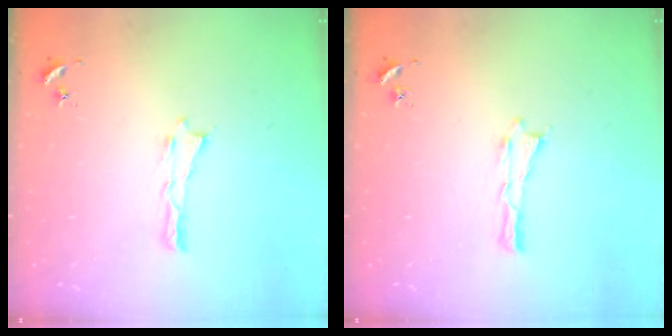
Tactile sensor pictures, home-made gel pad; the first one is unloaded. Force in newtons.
{"total": 0.0}